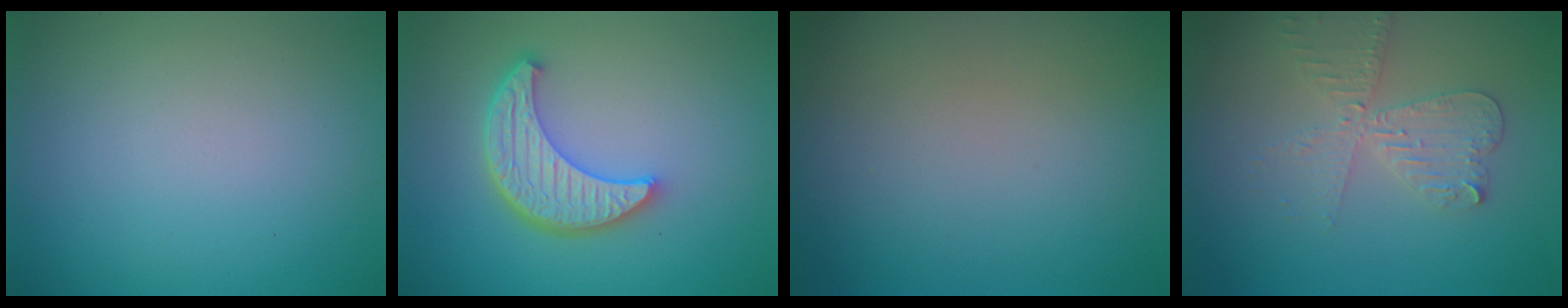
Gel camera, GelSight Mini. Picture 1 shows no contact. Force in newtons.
{"total": 5.4, "press": 4.3, "slide": 3.2}
{"total": 0.0}
{"total": 3.9, "press": 3.3, "slide": 2.1}